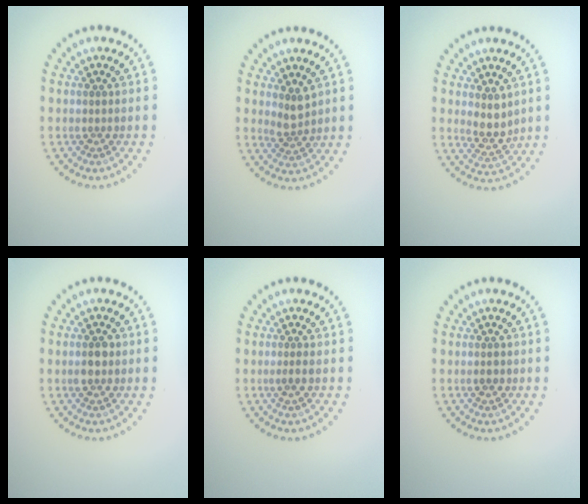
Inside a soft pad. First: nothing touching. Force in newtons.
{"total": 1.9, "press": 1.4, "slide": 1.4}
{"total": 2.4, "press": 2.1, "slide": 1.2}
{"total": 2.2, "press": 2.2, "slide": 0.1}
{"total": 0.7, "press": 0.4, "slide": 0.5}
{"total": 1.0, "press": 1.0, "slide": 0.0}